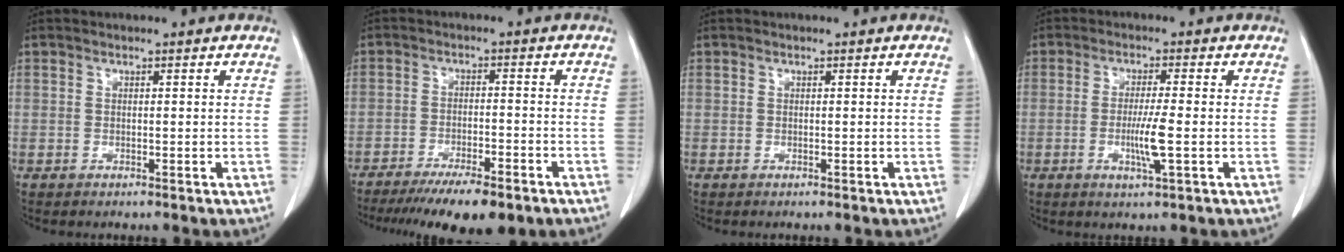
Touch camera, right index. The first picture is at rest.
{"total": 11.8, "force": [-9.0, 2.3, 7.3], "torque": [-0.107, -0.019, -0.135]}
{"total": 0.0}
{"total": 5.0, "force": [-1.1, -0.2, 4.9], "torque": [-0.094, -0.011, -0.020]}